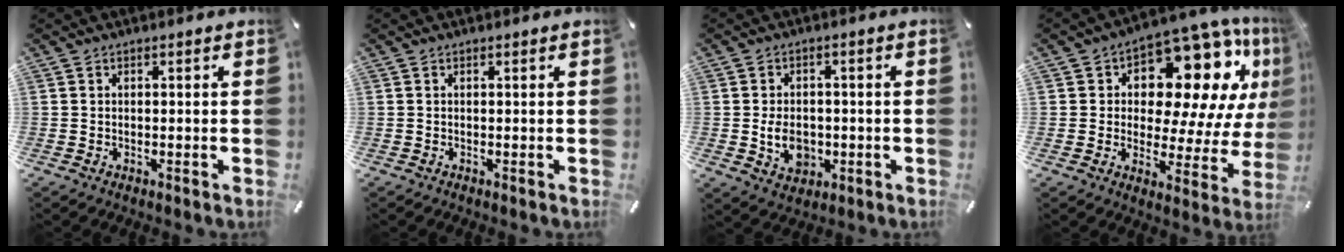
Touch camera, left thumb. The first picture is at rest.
{"total": 0.0}
{"total": 7.3, "force": [-1.3, 5.7, 4.4], "torque": [-0.088, -0.002, -0.026]}
{"total": 17.5, "force": [8.6, 9.5, 12.0], "torque": [-0.168, -0.069, 0.139]}